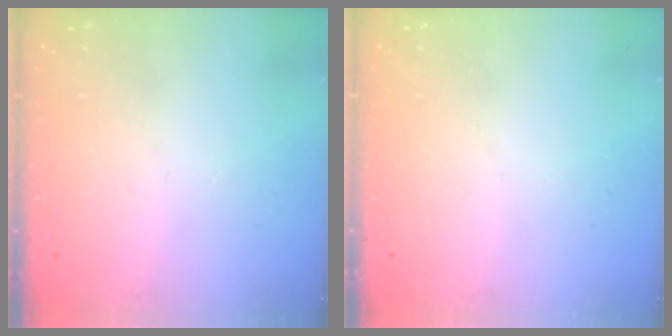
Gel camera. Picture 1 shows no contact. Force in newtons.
{"total": 0.0}